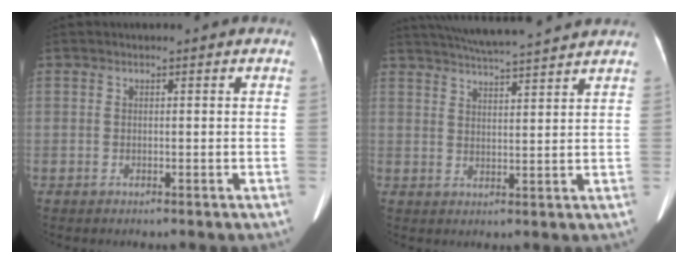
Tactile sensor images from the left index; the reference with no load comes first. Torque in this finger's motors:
{"motor_torque": [-0.43, -1.09, -0.01, 0.05]}